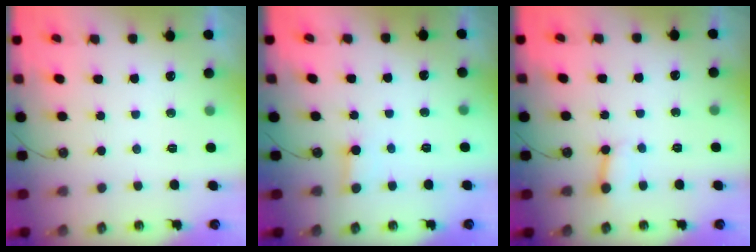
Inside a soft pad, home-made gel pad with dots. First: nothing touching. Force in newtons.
{"total": 2.1, "press": 2.1, "slide": 0.1}
{"total": 3.4, "press": 3.4, "slide": 0.3}